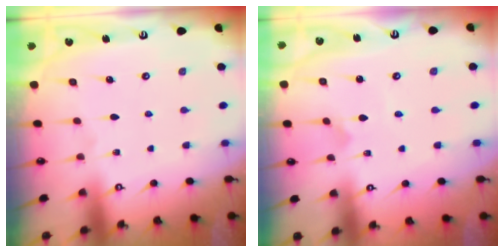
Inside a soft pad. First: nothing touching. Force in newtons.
{"total": 1.4, "press": 1.4, "slide": 0.1}